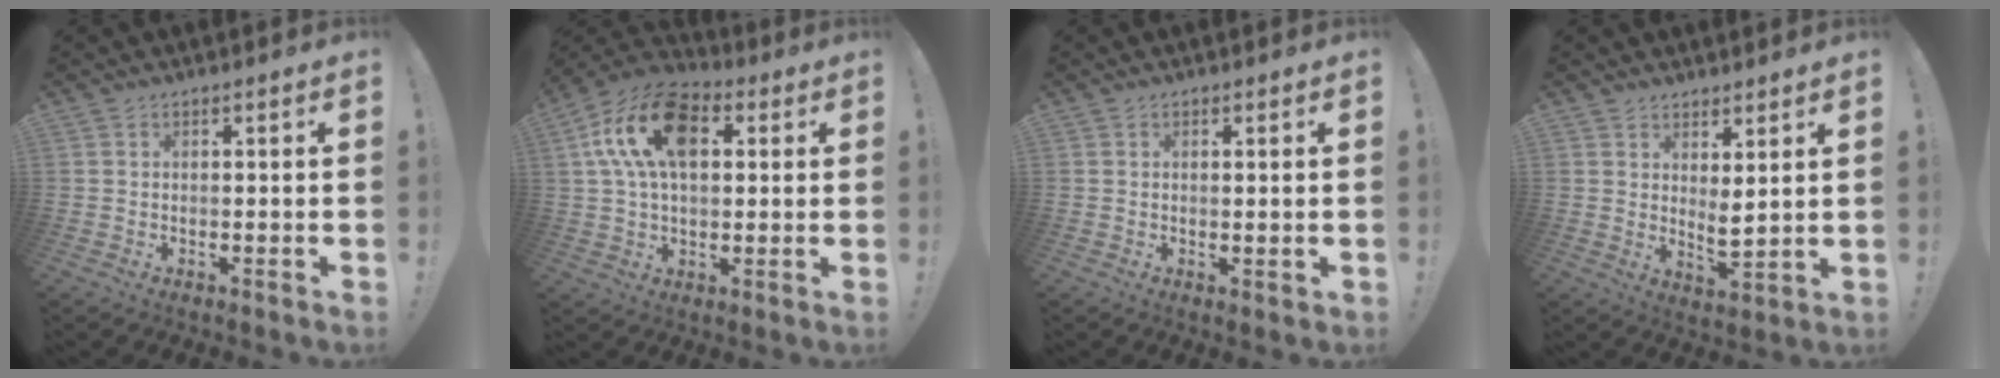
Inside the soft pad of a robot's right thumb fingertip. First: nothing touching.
{"total": 18.8, "force": [5.9, 11.3, 13.8], "torque": [-0.249, -0.003, 0.104]}
{"total": 1.2, "force": [0.6, 0.3, 0.9], "torque": [-0.005, -0.004, 0.008]}
{"total": 4.7, "force": [3.2, 1.1, 3.3], "torque": [-0.050, -0.030, 0.058]}